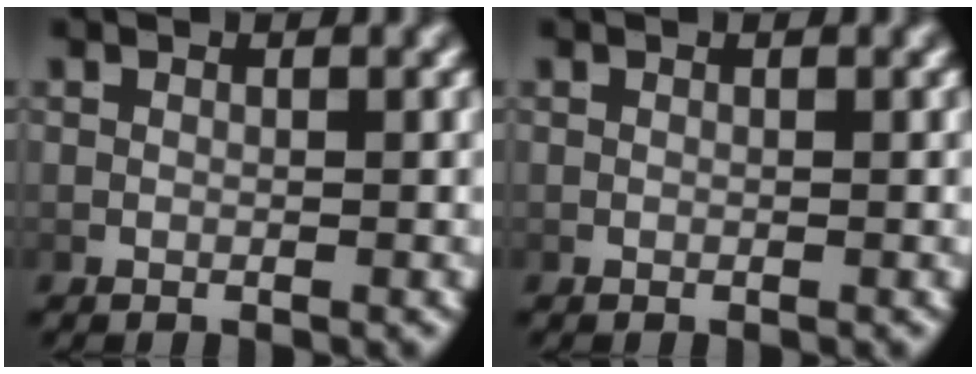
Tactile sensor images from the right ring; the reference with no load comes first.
{"total": 0.0}